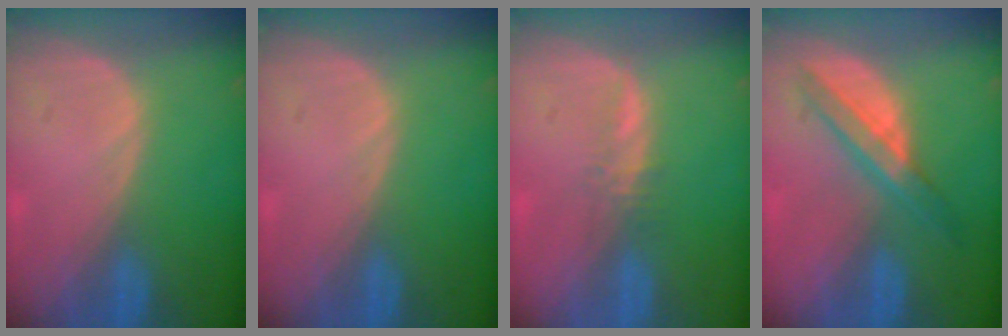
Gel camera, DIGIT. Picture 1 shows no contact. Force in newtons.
{"total": 0.0}
{"total": 1.6, "press": 1.5, "slide": 0.5}
{"total": 5.3, "press": 5.3, "slide": 0.3}